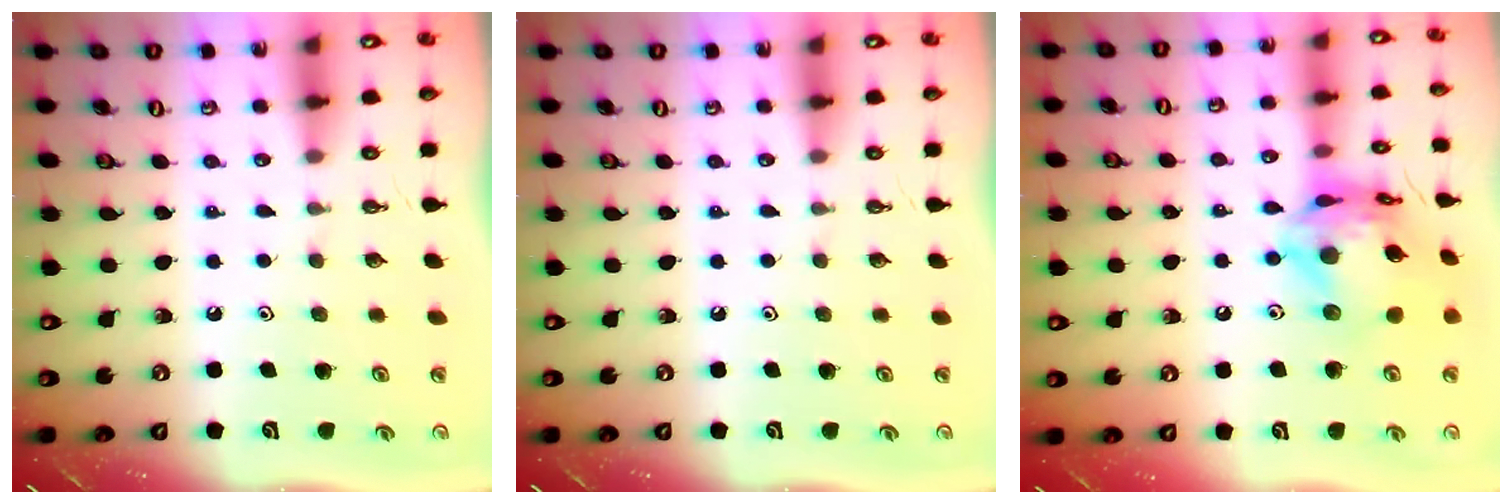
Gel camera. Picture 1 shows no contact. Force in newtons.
{"total": 0.0}
{"total": 17.6, "press": 17.5, "slide": 1.8}